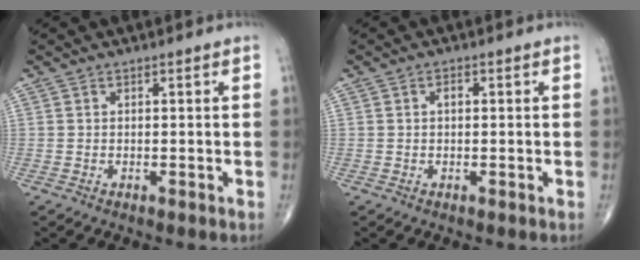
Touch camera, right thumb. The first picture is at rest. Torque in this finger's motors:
{"motor_torque": [0.72, 1.19, 0.26, -0.06, 0.00]}